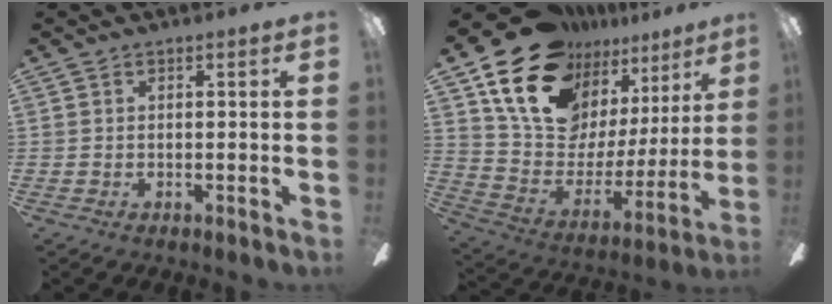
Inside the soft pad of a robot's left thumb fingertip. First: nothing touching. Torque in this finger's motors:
{"motor_torque": [0.87, 0.54, 1.38, -1.39, 0.39]}